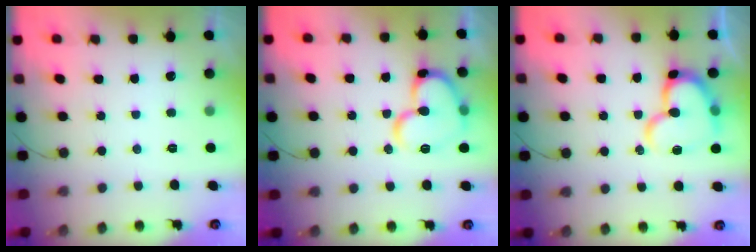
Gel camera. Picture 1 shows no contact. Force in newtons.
{"total": 17.3, "press": 17.2, "slide": 1.6}
{"total": 16.3, "press": 16.2, "slide": 1.6}